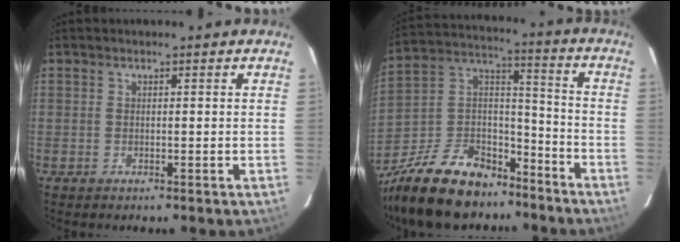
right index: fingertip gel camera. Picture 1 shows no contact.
{"total": 23.5, "force": [-16.6, 11.8, 11.7], "torque": [-0.258, 0.032, -0.267]}